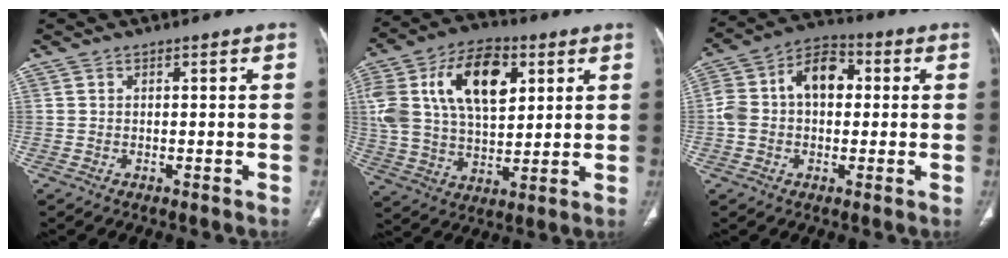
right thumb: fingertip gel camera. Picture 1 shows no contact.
{"total": 21.6, "force": [7.1, 12.5, 16.2], "torque": [-0.293, -0.001, 0.124]}
{"total": 12.9, "force": [1.3, 8.7, 9.4], "torque": [-0.155, 0.040, 0.014]}